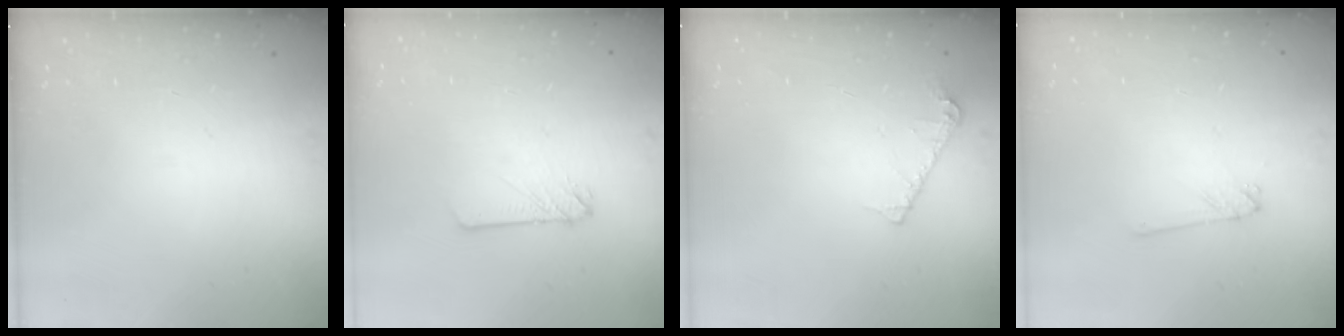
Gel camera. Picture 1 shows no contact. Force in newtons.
{"total": 2.9, "press": 2.9, "slide": 0.4}
{"total": 6.8, "press": 6.7, "slide": 1.0}
{"total": 1.2, "press": 1.2, "slide": 0.1}